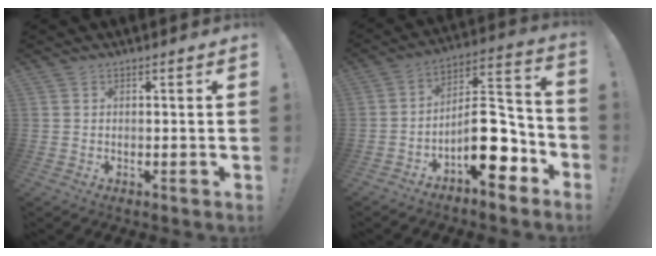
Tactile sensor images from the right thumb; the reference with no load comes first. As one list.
[{"total": 15.5, "force": [-6.5, 7.4, 11.9], "torque": [-0.172, 0.041, -0.096]}]